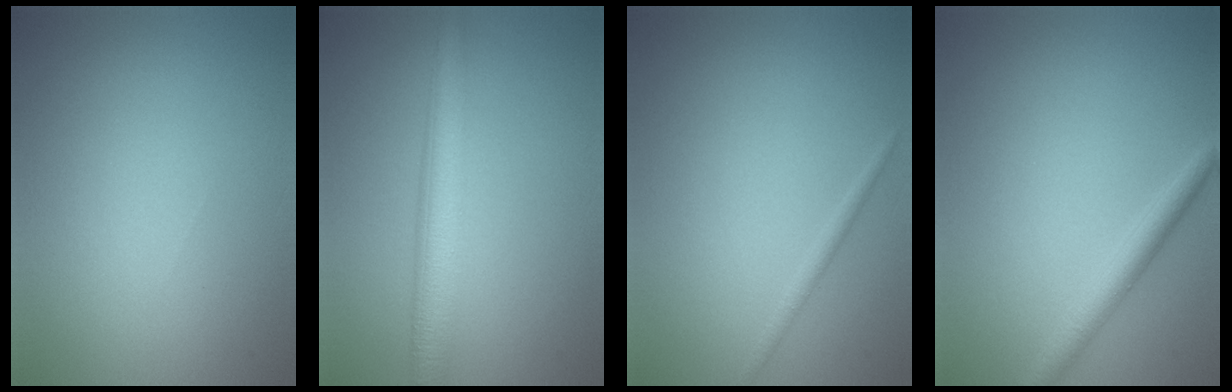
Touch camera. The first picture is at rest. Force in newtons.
{"total": 4.8, "press": 4.8, "slide": 0.1}
{"total": 0.9, "press": 0.9, "slide": 0.2}
{"total": 2.3, "press": 2.3, "slide": 0.1}